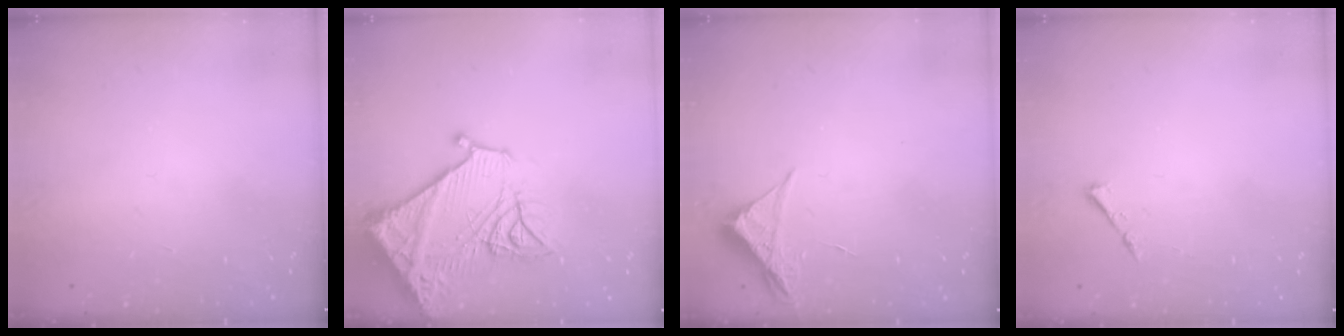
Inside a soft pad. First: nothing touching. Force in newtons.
{"total": 22.0, "press": 21.8, "slide": 2.5}
{"total": 4.2, "press": 4.2, "slide": 0.4}
{"total": 3.7, "press": 3.6, "slide": 0.5}